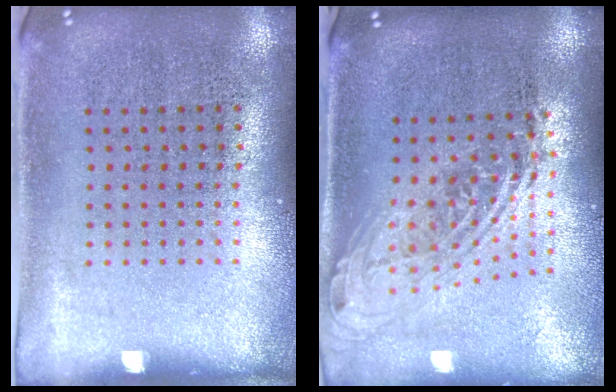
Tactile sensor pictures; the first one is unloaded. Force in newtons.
{"total": 2.0, "press": 1.5, "slide": 1.2}